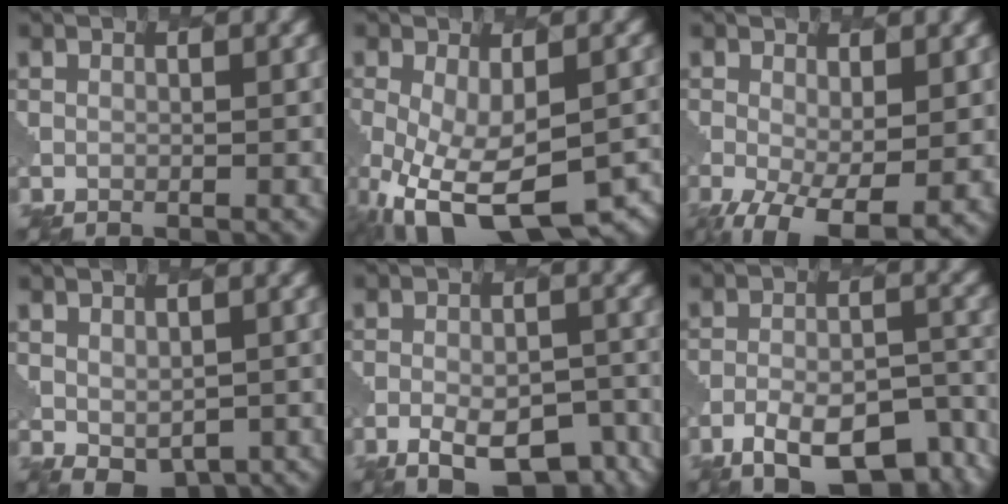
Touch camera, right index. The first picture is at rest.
{"total": 13.8, "force": [-6.1, 6.6, 10.4], "torque": [-0.189, -0.065, -0.074]}
{"total": 6.8, "force": [-2.4, 3.4, 5.4], "torque": [-0.113, -0.029, -0.028]}
{"total": 2.6, "force": [0.2, 2.0, 1.7], "torque": [-0.027, -0.014, 0.014]}
{"total": 8.2, "force": [-4.7, 3.8, 5.6], "torque": [-0.083, -0.004, -0.067]}
{"total": 10.2, "force": [-6.6, 4.2, 6.5], "torque": [-0.101, -0.007, -0.099]}